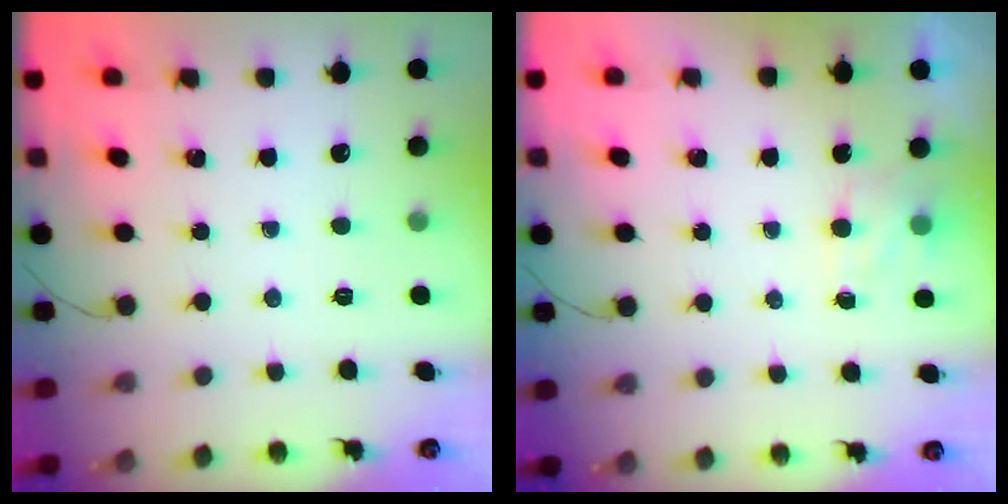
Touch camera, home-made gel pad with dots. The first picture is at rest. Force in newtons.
{"total": 4.1, "press": 3.9, "slide": 1.2}